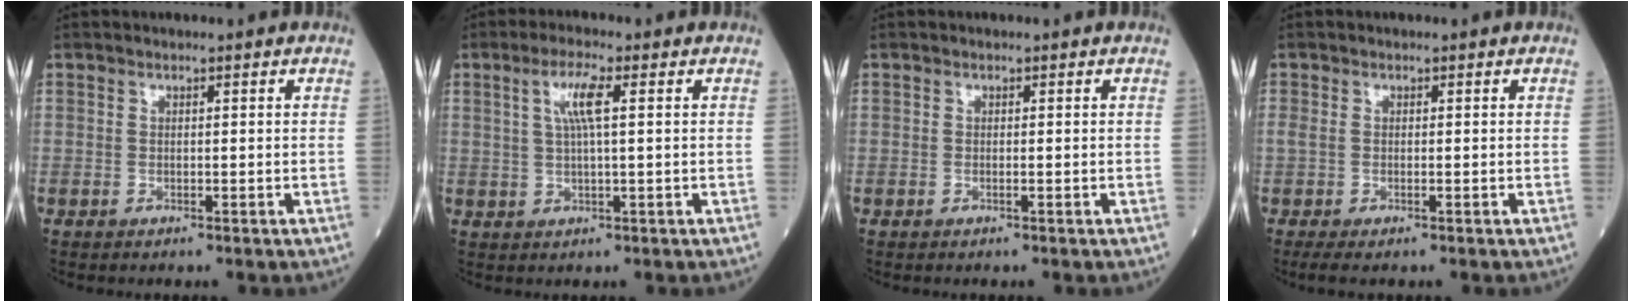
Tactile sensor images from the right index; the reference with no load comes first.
{"total": 4.7, "force": [1.4, 0.2, 4.5], "torque": [-0.090, 0.006, 0.027]}
{"total": 0.0}
{"total": 1.4, "force": [-0.5, 0.2, 1.3], "torque": [-0.035, 0.003, -0.008]}